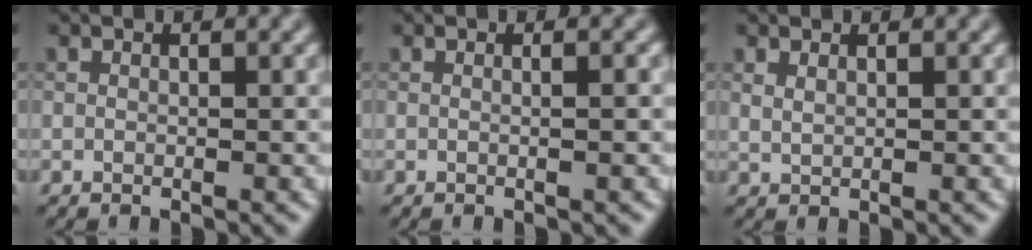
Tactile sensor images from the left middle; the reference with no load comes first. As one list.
[{"total": 1.8, "force": [0.1, 0.9, 1.6], "torque": [-0.020, -0.007, -0.016]}, {"total": 1.2, "force": [0.9, 0.5, 0.6], "torque": [-0.022, -0.011, 0.013]}]